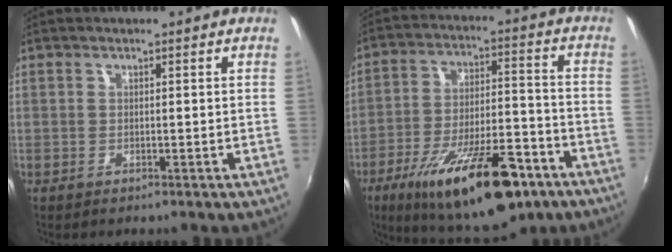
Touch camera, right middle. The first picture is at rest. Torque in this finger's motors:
{"motor_torque": [1.63, -0.51, 1.06, 0.21]}